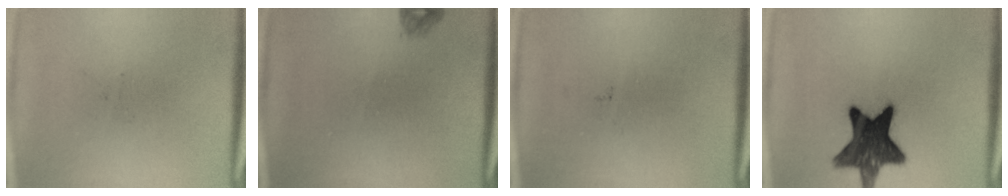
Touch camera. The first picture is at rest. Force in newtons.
{"total": 0.8}
{"total": 0.0}
{"total": 13.3}